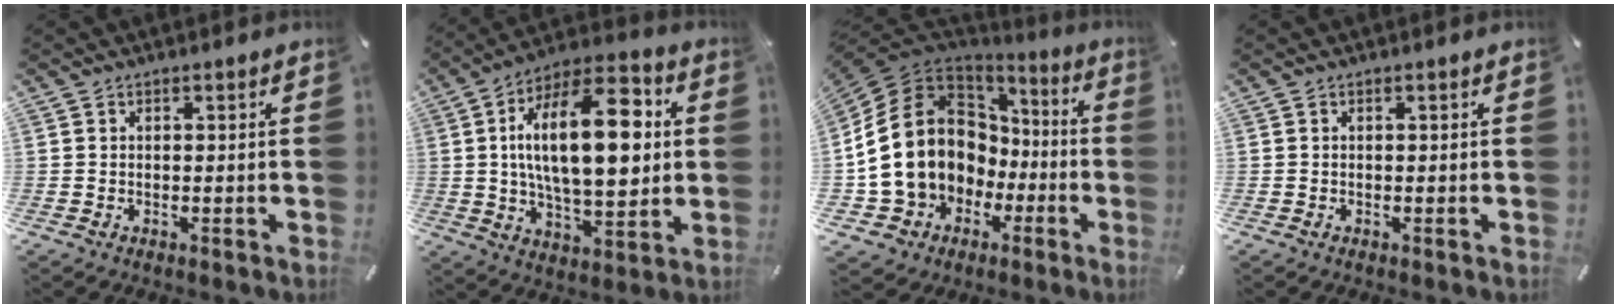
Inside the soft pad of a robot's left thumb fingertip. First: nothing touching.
{"total": 23.6, "force": [4.0, 11.4, 20.2], "torque": [-0.343, -0.007, 0.053]}
{"total": 17.9, "force": [-0.1, 15.7, 8.6], "torque": [-0.191, -0.010, 0.018]}
{"total": 0.0}